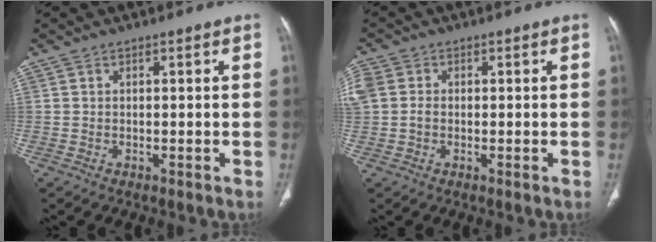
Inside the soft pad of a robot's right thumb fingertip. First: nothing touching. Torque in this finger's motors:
{"motor_torque": [0.88, 0.79, 0.93, -0.24, 0.08]}